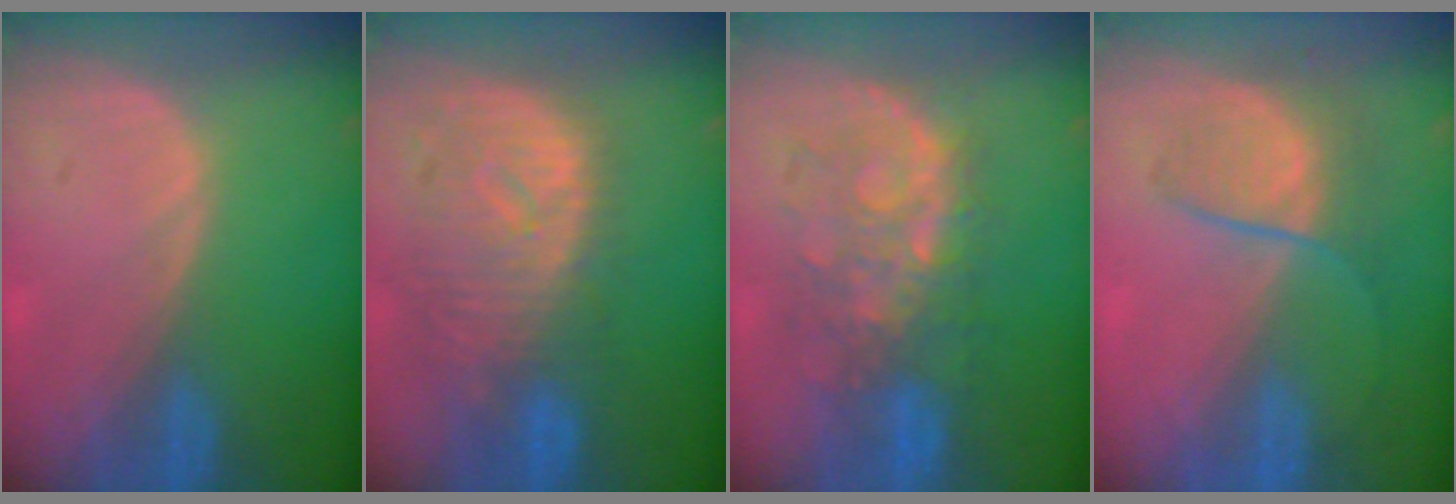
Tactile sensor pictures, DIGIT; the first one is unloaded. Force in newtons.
{"total": 10.8, "press": 9.7, "slide": 4.8}
{"total": 8.6, "press": 8.3, "slide": 2.1}
{"total": 6.4, "press": 6.0, "slide": 2.3}